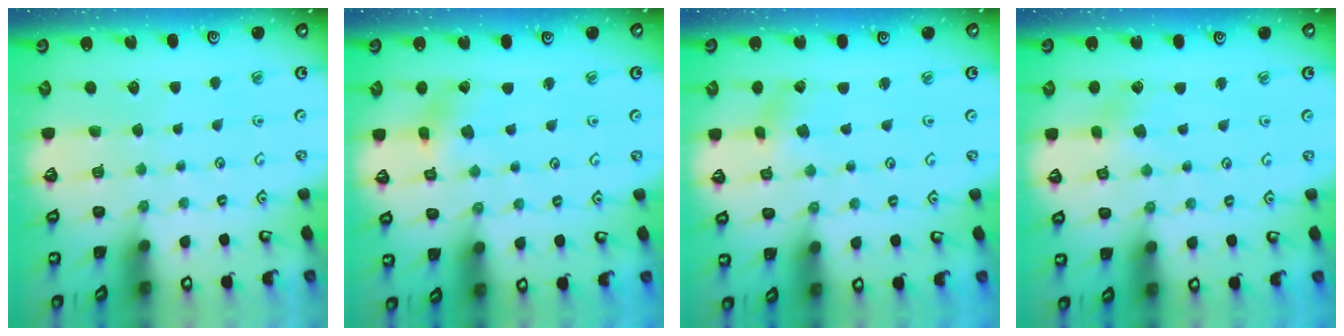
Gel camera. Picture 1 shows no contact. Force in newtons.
{"total": 2.2, "press": 2.2, "slide": 0.4}
{"total": 1.2, "press": 1.2, "slide": 0.2}
{"total": 2.7, "press": 2.7, "slide": 0.4}